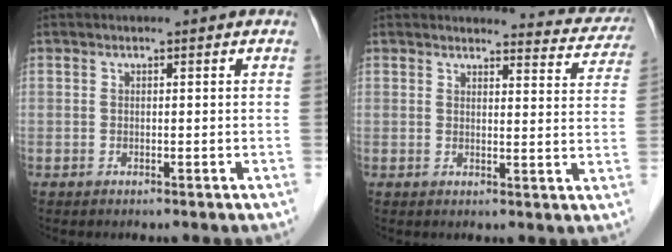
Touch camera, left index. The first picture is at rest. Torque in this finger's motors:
{"motor_torque": [0.90, -1.24, 0.16, 0.01]}